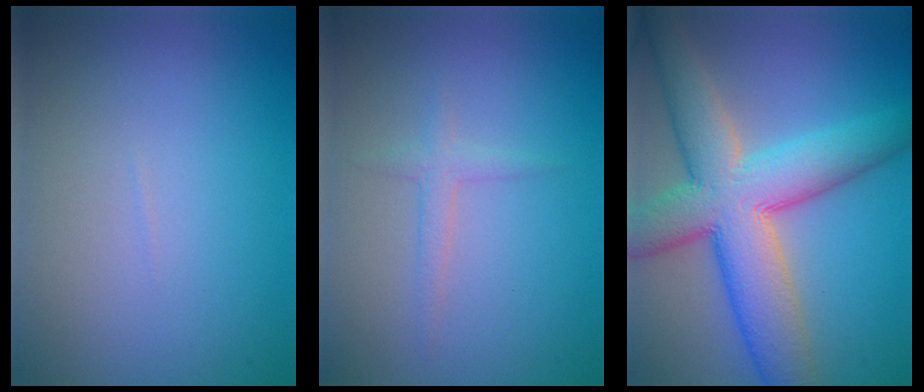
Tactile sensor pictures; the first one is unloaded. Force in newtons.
{"total": 1.3, "press": 1.3, "slide": 0.1}
{"total": 10.6, "press": 10.5, "slide": 0.6}